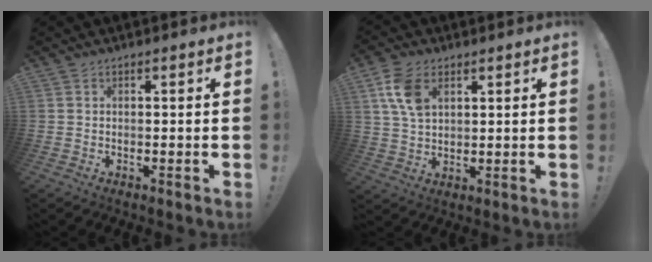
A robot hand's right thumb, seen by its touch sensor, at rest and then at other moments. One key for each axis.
{"total": 9.5, "fx": 4.0, "fy": 6.2, "fz": 6.1, "tx": -0.120, "ty": -0.004, "tz": 0.078}